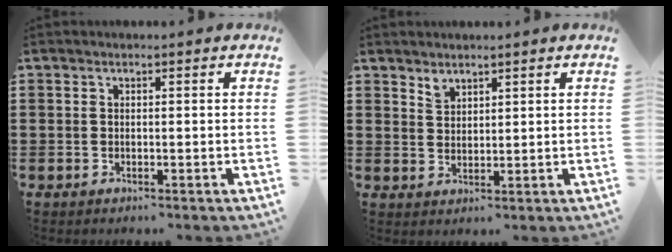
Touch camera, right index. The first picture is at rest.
{"total": 2.1, "force": [1.8, 1.0, 0.3], "torque": [-0.010, 0.001, 0.036]}